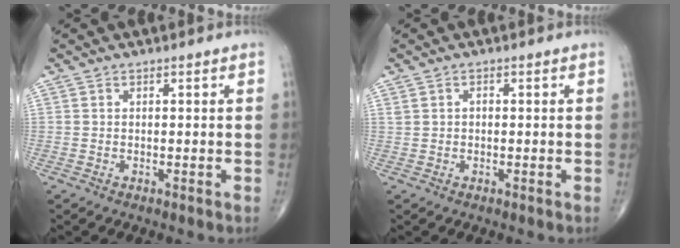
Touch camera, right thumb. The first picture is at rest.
{"total": 1.0, "force": [0.2, 0.7, 0.7], "torque": [-0.014, 0.005, 0.006]}